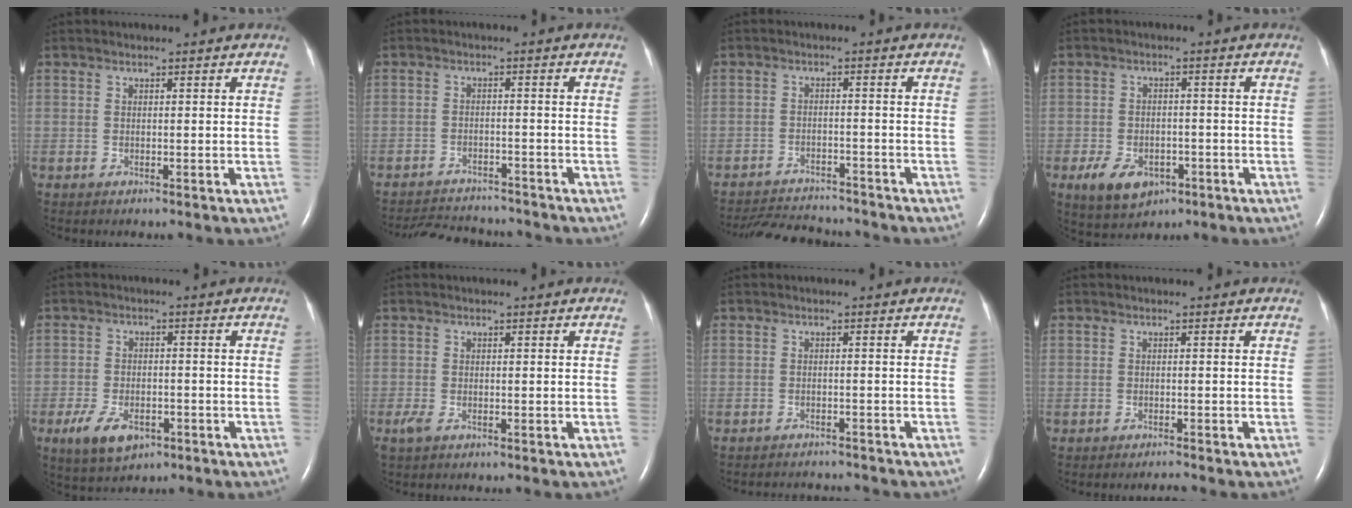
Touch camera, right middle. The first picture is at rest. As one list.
[{"total": 9.7, "force": [-9.3, 1.7, 2.1], "torque": [-0.042, -0.001, -0.133]}, {"total": 10.2, "force": [-9.8, 1.4, 2.4], "torque": [-0.045, -0.004, -0.146]}, {"total": 7.5, "force": [-3.8, 4.9, 4.2], "torque": [-0.080, 0.002, -0.052]}, {"total": 6.6, "force": [-3.4, 3.6, 4.4], "torque": [-0.091, -0.005, -0.052]}, {"total": 1.4, "force": [-0.8, 0.5, 1.0], "torque": [-0.031, -0.004, -0.014]}, {"total": 5.7, "force": [-5.6, 0.8, 0.6], "torque": [-0.009, -0.005, -0.073]}, {"total": 0.7, "force": [-0.7, -0.2, 0.1], "torque": [-0.005, -0.004, -0.009]}]